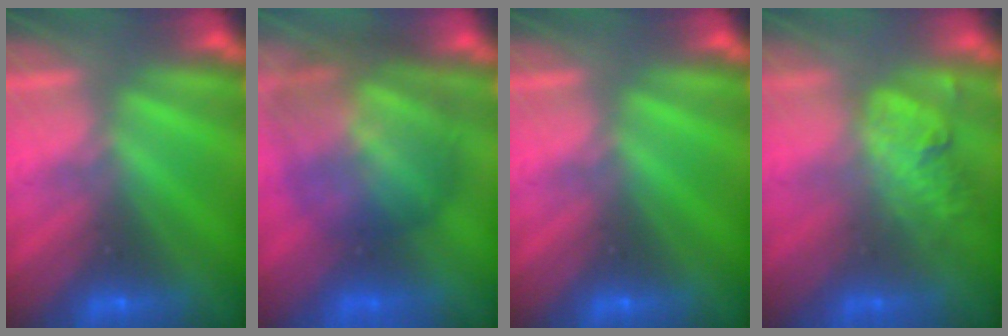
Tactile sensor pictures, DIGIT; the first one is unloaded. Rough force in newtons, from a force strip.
{"total": 7.5}
{"total": 0.0}
{"total": 2.3}